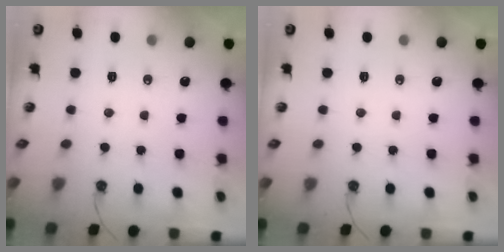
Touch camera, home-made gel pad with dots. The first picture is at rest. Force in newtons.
{"total": 0.0}